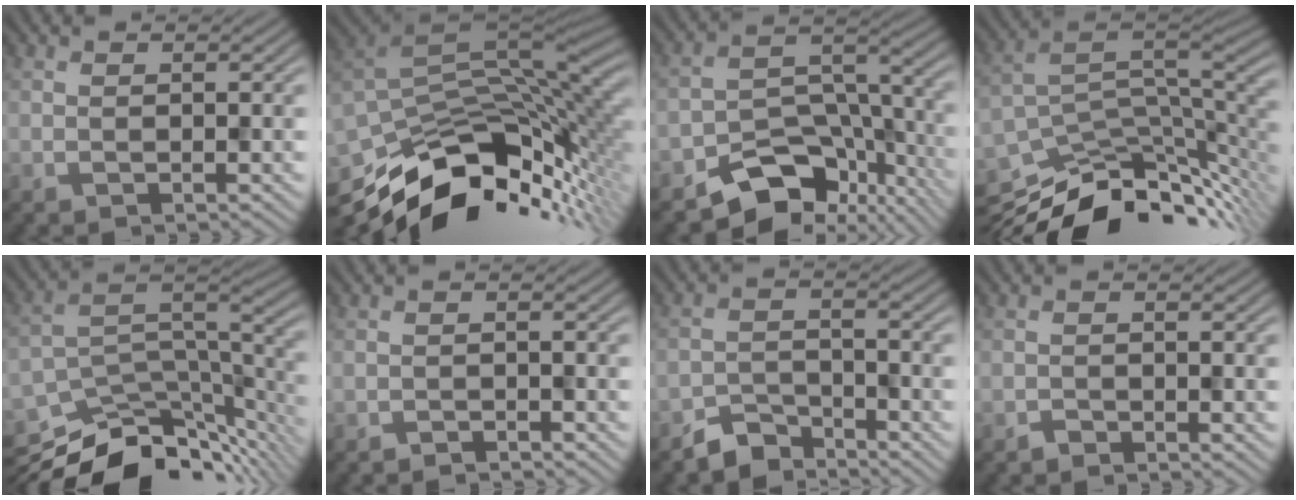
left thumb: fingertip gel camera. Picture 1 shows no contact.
{"total": 15.4, "force": [-7.8, 6.9, 11.3], "torque": [-0.208, -0.021, -0.137]}
{"total": 11.0, "force": [-7.6, 6.0, 5.4], "torque": [-0.066, -0.021, -0.131]}
{"total": 12.7, "force": [-8.4, 4.9, 8.2], "torque": [-0.155, -0.021, -0.130]}
{"total": 13.6, "force": [-10.7, 4.8, 7.0], "torque": [-0.139, -0.011, -0.168]}
{"total": 1.2, "force": [-1.2, 0.1, 0.2], "torque": [-0.001, 0.000, -0.024]}
{"total": 4.3, "force": [-3.8, 1.6, 1.1], "torque": [-0.018, 0.001, -0.081]}
{"total": 0.9, "force": [-0.9, 0.3, 0.1], "torque": [-0.001, 0.000, -0.019]}